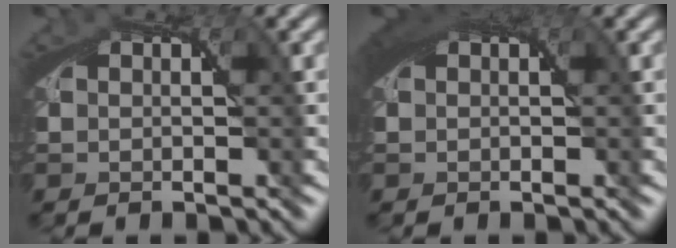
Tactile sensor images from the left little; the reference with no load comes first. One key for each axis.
{"total": 2.5, "fx": 0.9, "fy": 1.1, "fz": 2.0, "tx": -0.038, "ty": -0.001, "tz": 0.016}